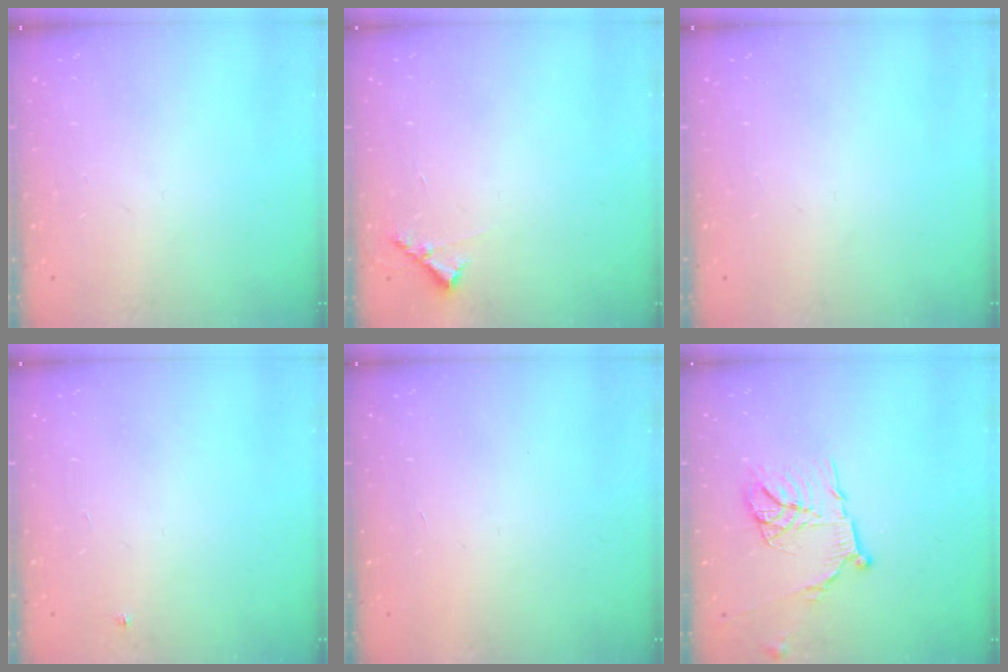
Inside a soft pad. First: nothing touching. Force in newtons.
{"total": 5.8, "press": 5.8, "slide": 0.5}
{"total": 0.0}
{"total": 2.7, "press": 2.7, "slide": 0.4}
{"total": 1.6, "press": 1.6, "slide": 0.1}
{"total": 14.7, "press": 14.7, "slide": 1.6}